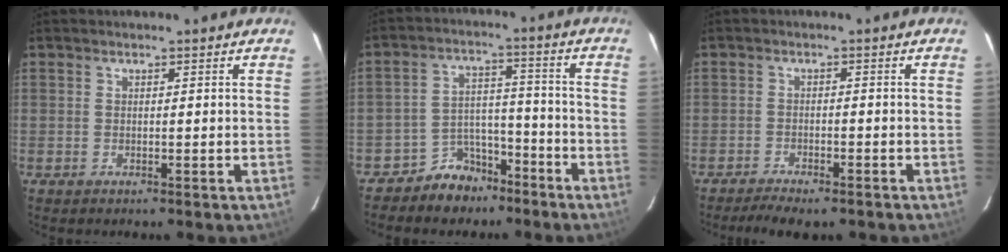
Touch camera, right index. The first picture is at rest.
{"total": 7.8, "force": [-6.1, 4.8, 1.0], "torque": [-0.016, 0.038, -0.095]}
{"total": 6.2, "force": [-5.2, 1.7, 3.1], "torque": [-0.076, -0.011, -0.082]}